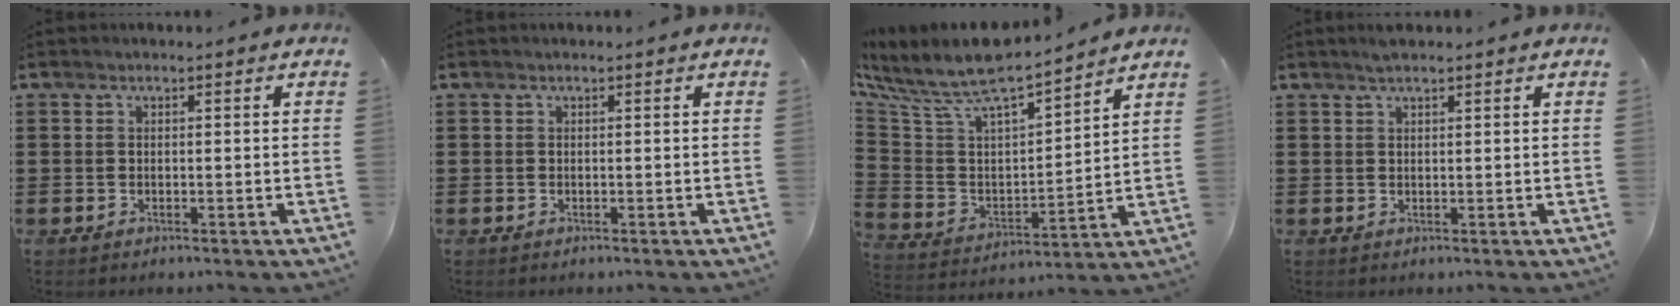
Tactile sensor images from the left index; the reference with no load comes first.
{"total": 0.0}
{"total": 8.2, "force": [7.3, 1.5, 3.4], "torque": [-0.103, -0.060, 0.123]}
{"total": 1.4, "force": [1.2, 0.1, 0.8], "torque": [-0.017, 0.000, 0.022]}